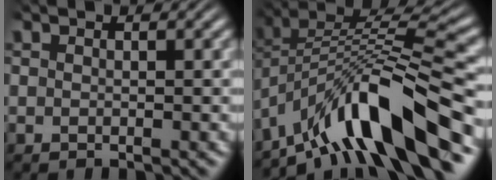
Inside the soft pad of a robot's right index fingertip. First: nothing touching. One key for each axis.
{"total": 9.8, "fx": -4.2, "fy": 3.9, "fz": 7.9, "tx": -0.136, "ty": -0.016, "tz": -0.058}